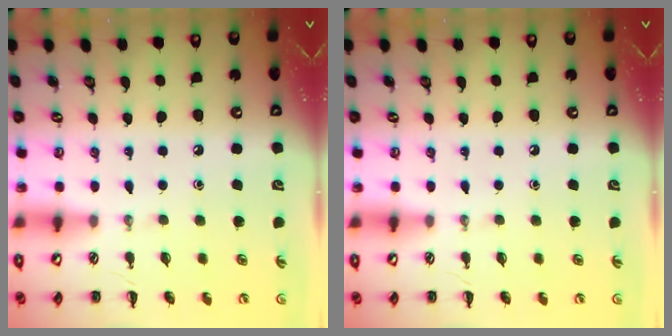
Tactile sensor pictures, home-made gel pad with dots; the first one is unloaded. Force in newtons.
{"total": 0.0}